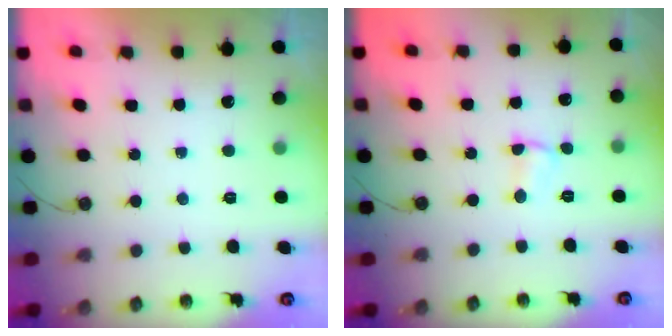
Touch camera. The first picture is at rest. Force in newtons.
{"total": 2.5, "press": 2.4, "slide": 0.4}